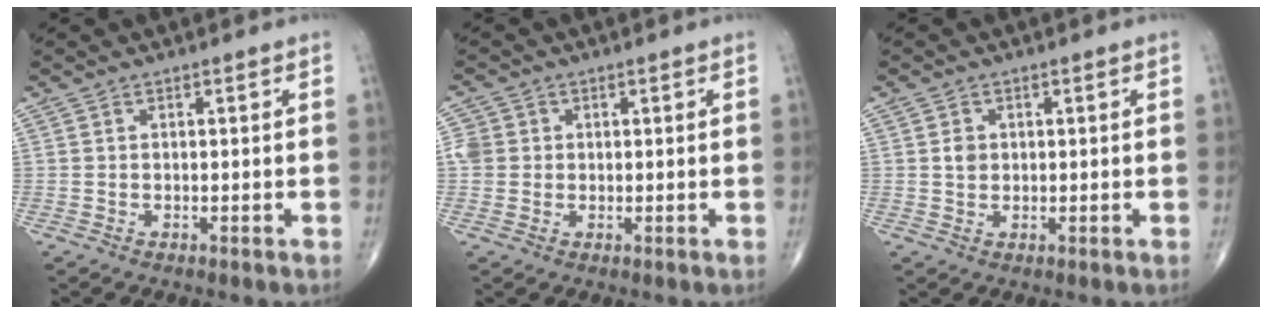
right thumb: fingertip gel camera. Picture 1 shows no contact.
{"total": 3.4, "force": [0.3, 3.2, 0.9], "torque": [-0.003, 0.009, 0.008]}
{"total": 1.9, "force": [0.4, 1.6, 0.9], "torque": [-0.009, 0.000, 0.008]}